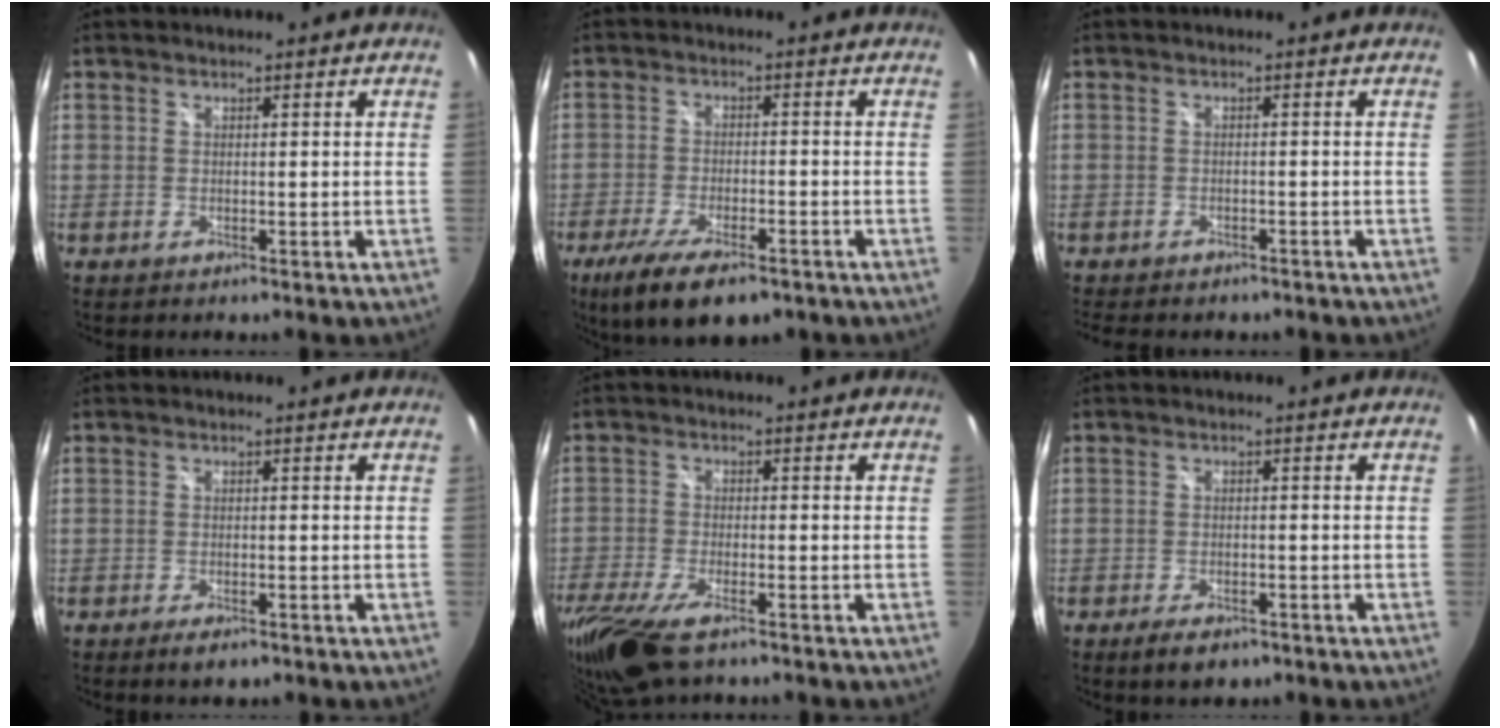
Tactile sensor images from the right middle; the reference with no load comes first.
{"total": 12.4, "force": [-8.3, 4.0, 8.3], "torque": [-0.179, -0.042, -0.139]}
{"total": 6.0, "force": [-5.0, 2.1, 2.4], "torque": [-0.056, -0.021, -0.071]}
{"total": 2.8, "force": [-1.8, 1.1, 1.8], "torque": [-0.036, -0.011, -0.029]}
{"total": 14.0, "force": [-9.4, 5.0, 9.1], "torque": [-0.220, -0.059, -0.173]}
{"total": 4.6, "force": [-3.0, 2.1, 2.7], "torque": [-0.060, -0.015, -0.049]}